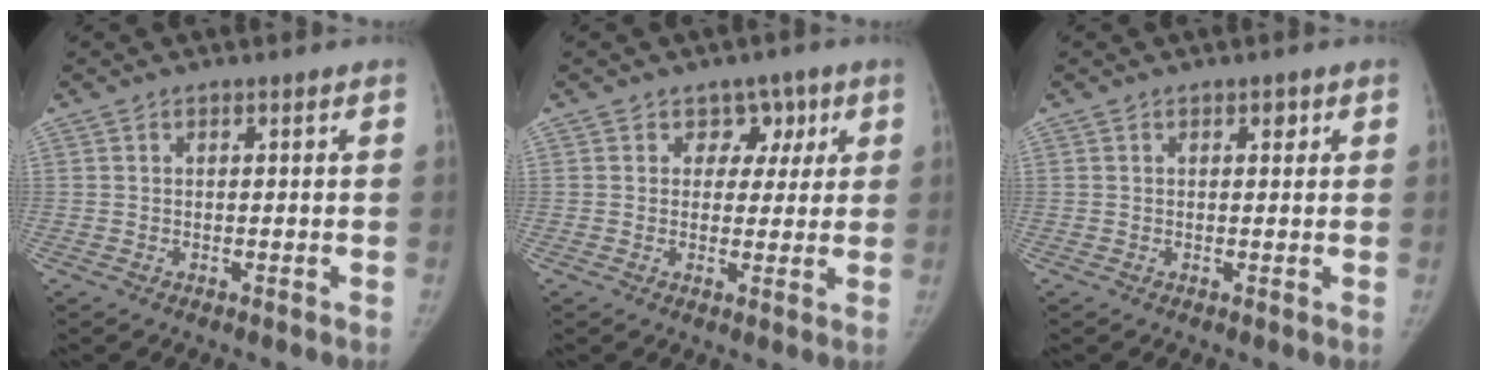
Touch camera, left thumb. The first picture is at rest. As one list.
[{"total": 4.7, "force": [2.0, 4.0, 1.5], "torque": [0.021, -0.002, 0.024]}, {"total": 1.1, "force": [0.5, 0.6, 0.7], "torque": [0.000, 0.001, 0.006]}]